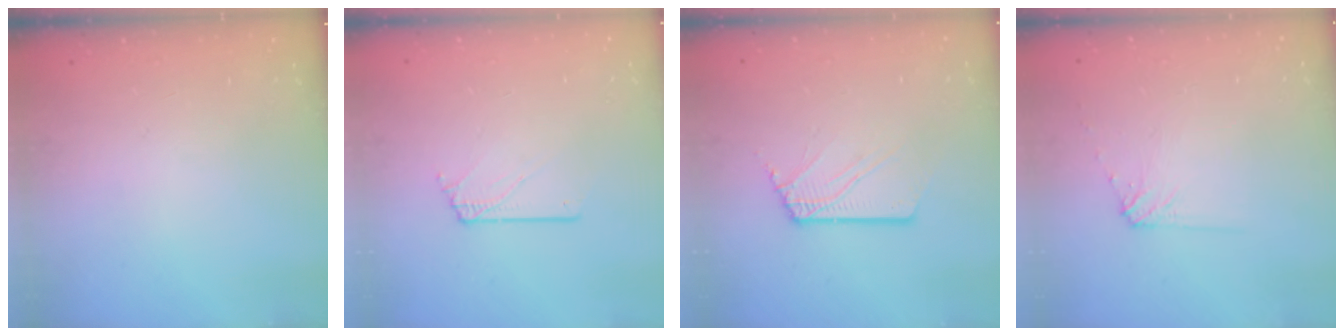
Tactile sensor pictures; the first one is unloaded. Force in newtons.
{"total": 1.5, "press": 1.5, "slide": 0.1}
{"total": 2.5, "press": 2.5, "slide": 0.3}
{"total": 5.5, "press": 5.4, "slide": 0.7}